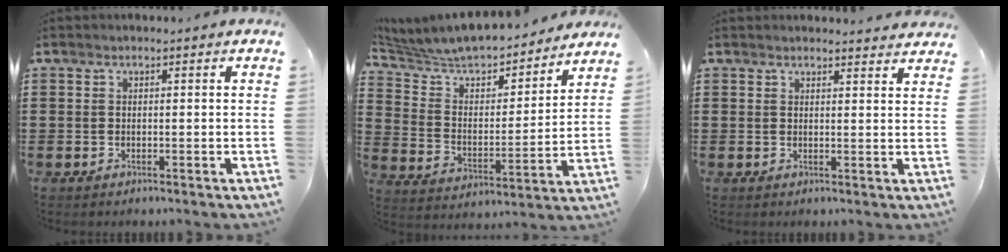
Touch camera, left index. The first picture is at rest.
{"total": 5.9, "force": [5.5, 1.7, 1.2], "torque": [-0.056, -0.046, 0.089]}
{"total": 2.0, "force": [2.0, 0.1, 0.2], "torque": [0.000, -0.006, 0.037]}